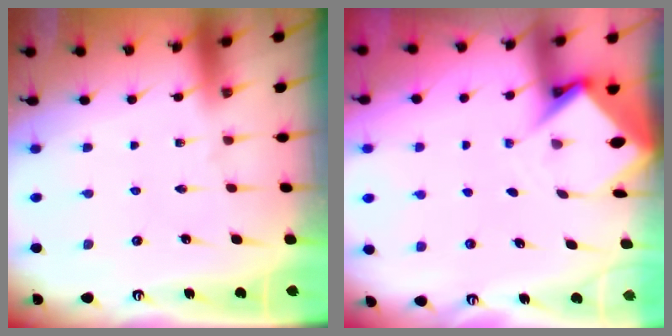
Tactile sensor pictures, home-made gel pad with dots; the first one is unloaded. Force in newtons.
{"total": 4.8, "press": 4.8, "slide": 0.3}